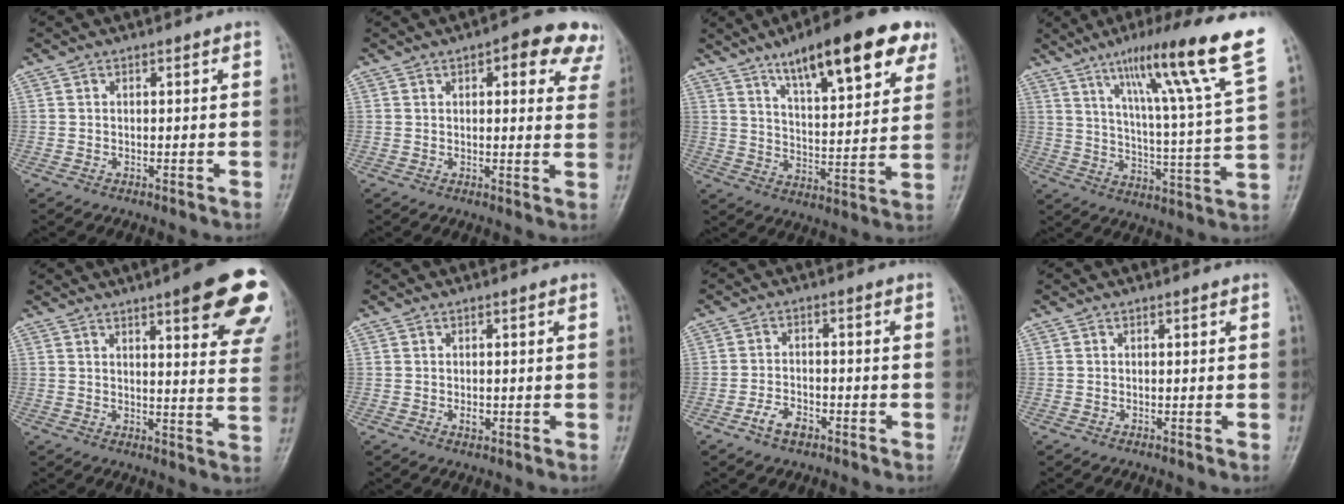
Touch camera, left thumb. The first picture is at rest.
{"total": 11.0, "force": [6.2, 4.5, 7.8], "torque": [-0.049, -0.016, 0.058]}
{"total": 19.0, "force": [11.1, 5.3, 14.5], "torque": [-0.182, -0.036, 0.169]}
{"total": 20.9, "force": [12.2, 0.8, 16.9], "torque": [-0.243, -0.045, 0.181]}
{"total": 18.2, "force": [10.4, 4.1, 14.4], "torque": [-0.154, -0.036, 0.117]}
{"total": 1.6, "force": [-0.3, 1.0, 1.1], "torque": [-0.014, 0.000, -0.005]}
{"total": 4.2, "force": [-2.6, 2.3, 2.4], "torque": [-0.042, 0.019, -0.048]}
{"total": 0.0}